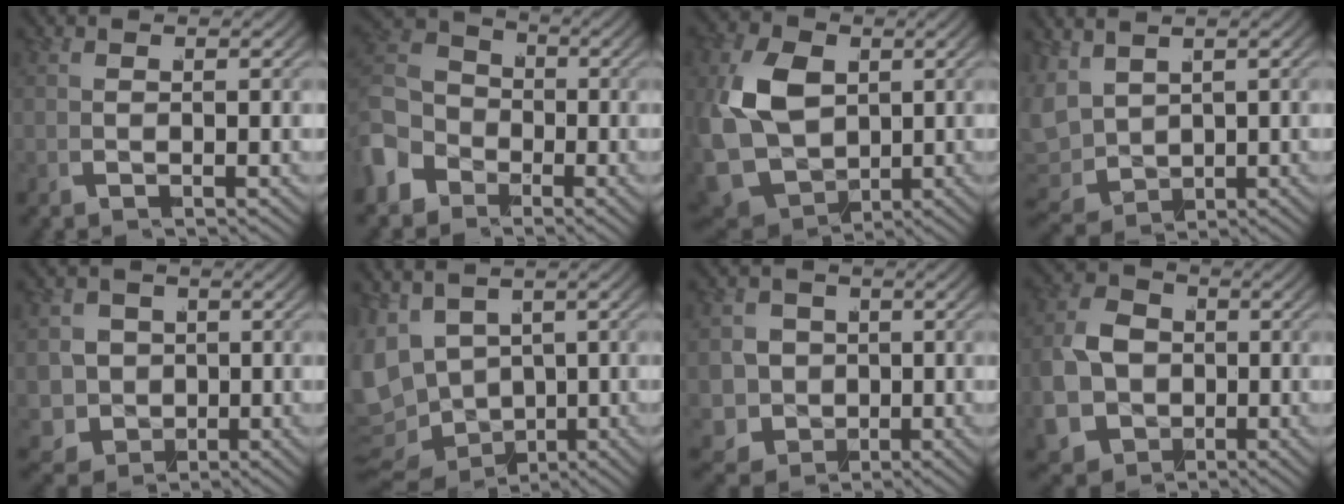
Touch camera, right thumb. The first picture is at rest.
{"total": 6.8, "force": [-0.7, 5.8, 3.5], "torque": [-0.078, -0.016, -0.016]}
{"total": 11.9, "force": [-0.3, 9.6, 7.1], "torque": [-0.217, -0.061, 0.013]}
{"total": 5.3, "force": [0.4, 4.2, 3.2], "torque": [-0.090, -0.030, 0.025]}
{"total": 8.9, "force": [-1.4, 7.9, 3.9], "torque": [-0.102, -0.057, -0.009]}
{"total": 10.0, "force": [-0.7, 8.4, 5.4], "torque": [-0.132, -0.032, -0.004]}
{"total": 9.9, "force": [-1.7, 8.8, 4.2], "torque": [-0.106, -0.056, -0.015]}
{"total": 12.4, "force": [-2.3, 10.8, 5.6], "torque": [-0.151, -0.052, -0.030]}